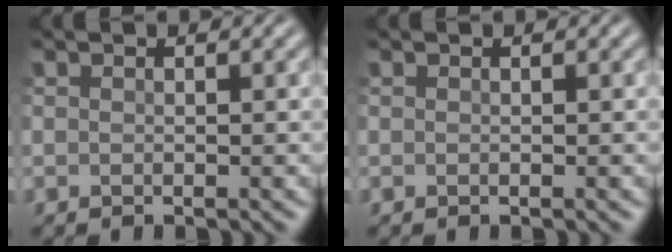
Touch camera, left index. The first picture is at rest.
{"total": 0.0}